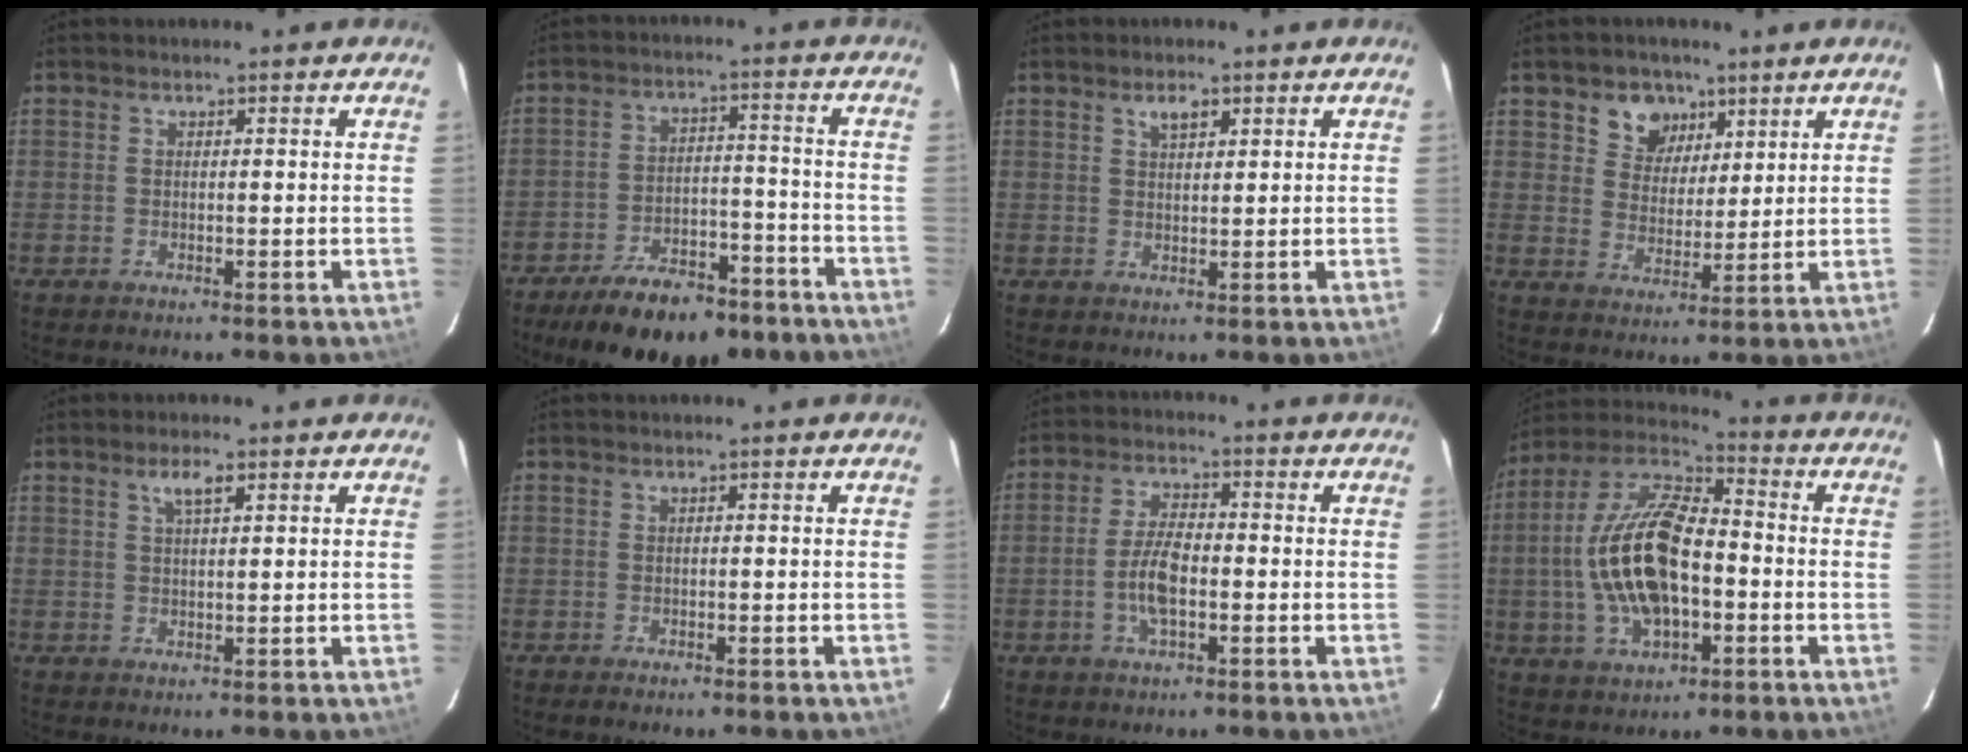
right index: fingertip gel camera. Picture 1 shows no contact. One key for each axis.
{"total": 17.7, "fx": -13.5, "fy": 7.2, "fz": 8.9, "tx": -0.169, "ty": 0.002, "tz": -0.184}
{"total": 2.6, "fx": 1.6, "fy": 1.2, "fz": 1.8, "tx": -0.028, "ty": 0.005, "tz": 0.028}
{"total": 7.0, "fx": 4.0, "fy": 5.5, "fz": 1.7, "tx": -0.031, "ty": 0.012, "tz": 0.075}
{"total": 2.8, "fx": 1.6, "fy": 0.6, "fz": 2.3, "tx": -0.040, "ty": 0.005, "tz": 0.028}
{"total": 0.6, "fx": -0.4, "fy": 0.2, "fz": 0.3, "tx": -0.007, "ty": -0.002, "tz": -0.007}
{"total": 6.7, "fx": -1.7, "fy": 2.7, "fz": 6.0, "tx": -0.122, "ty": 0.005, "tz": -0.032}
{"total": 18.5, "fx": -2.3, "fy": 8.8, "fz": 16.1, "tx": -0.330, "ty": 0.008, "tz": -0.041}